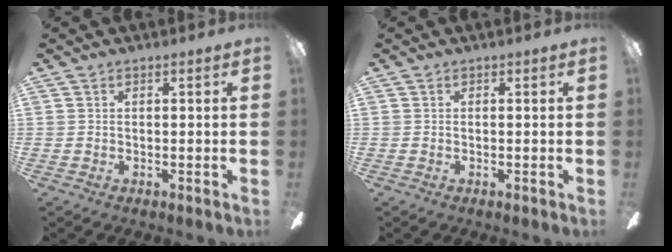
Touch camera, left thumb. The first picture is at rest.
{"total": 0.0}